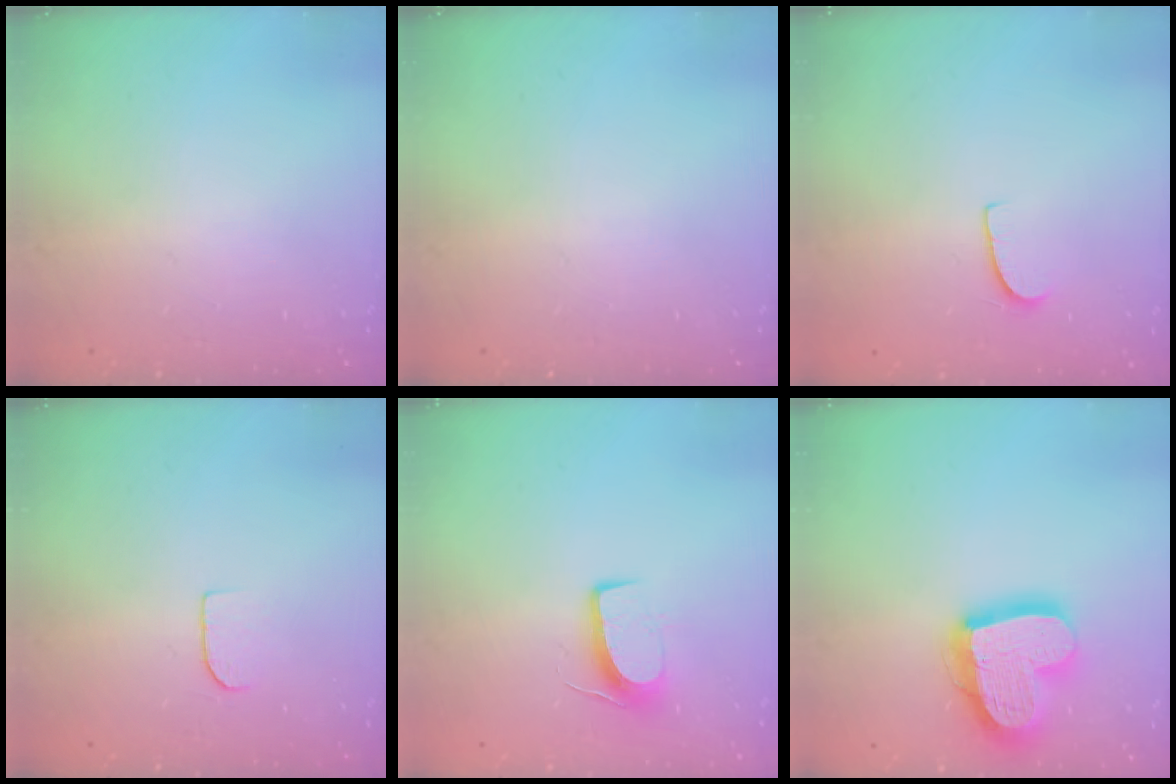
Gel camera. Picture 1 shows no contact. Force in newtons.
{"total": 0.0}
{"total": 5.7, "press": 5.7, "slide": 0.3}
{"total": 5.0, "press": 5.0, "slide": 0.5}
{"total": 7.6, "press": 7.6, "slide": 0.5}
{"total": 20.2, "press": 20.1, "slide": 2.0}